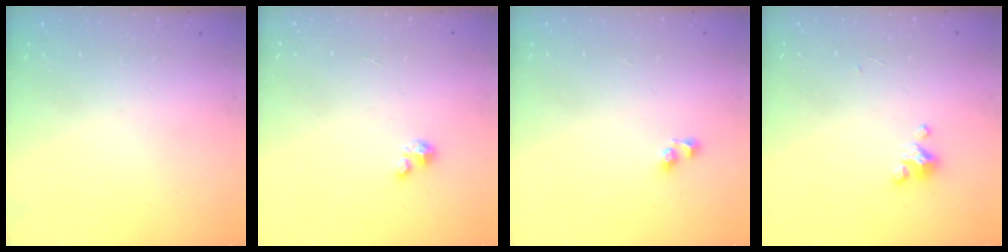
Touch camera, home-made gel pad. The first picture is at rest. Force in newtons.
{"total": 1.0, "press": 1.0, "slide": 0.2}
{"total": 3.3, "press": 3.3, "slide": 0.4}
{"total": 2.5, "press": 2.5, "slide": 0.3}